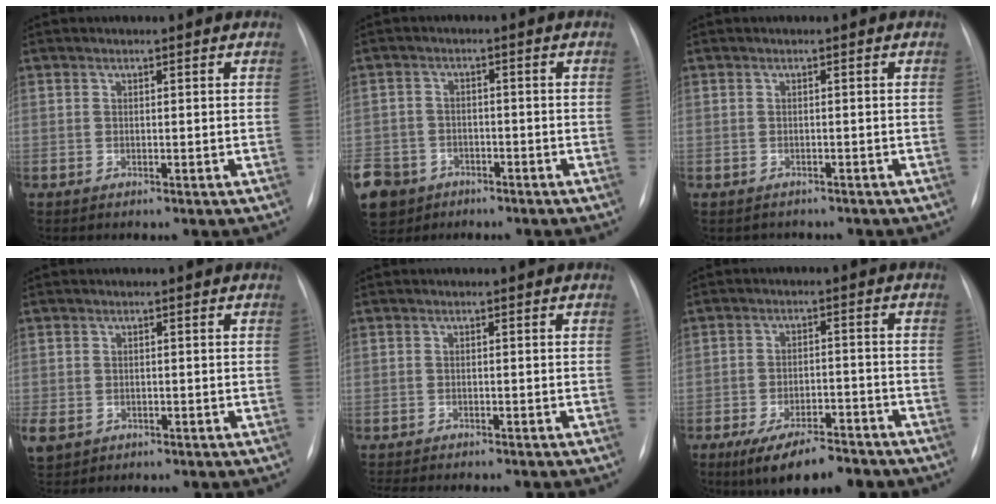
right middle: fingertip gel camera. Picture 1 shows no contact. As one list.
[{"total": 14.9, "force": [-8.0, 11.5, 4.9], "torque": [-0.176, -0.006, -0.122]}, {"total": 1.9, "force": [-1.7, 0.8, 0.0], "torque": [-0.003, -0.001, -0.021]}, {"total": 4.7, "force": [-1.9, 3.7, 2.1], "torque": [-0.057, -0.004, -0.021]}, {"total": 8.2, "force": [-7.2, 1.4, 3.6], "torque": [-0.045, -0.007, -0.093]}, {"total": 10.9, "force": [-8.2, 3.6, 6.3], "torque": [-0.098, -0.007, -0.126]}]